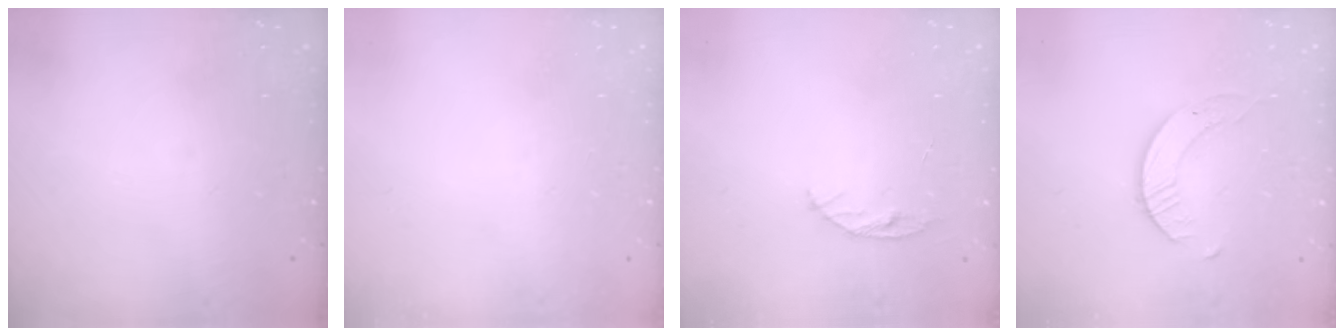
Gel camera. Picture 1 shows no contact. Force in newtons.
{"total": 0.0}
{"total": 4.8, "press": 4.8, "slide": 0.5}
{"total": 2.8, "press": 2.8, "slide": 0.3}